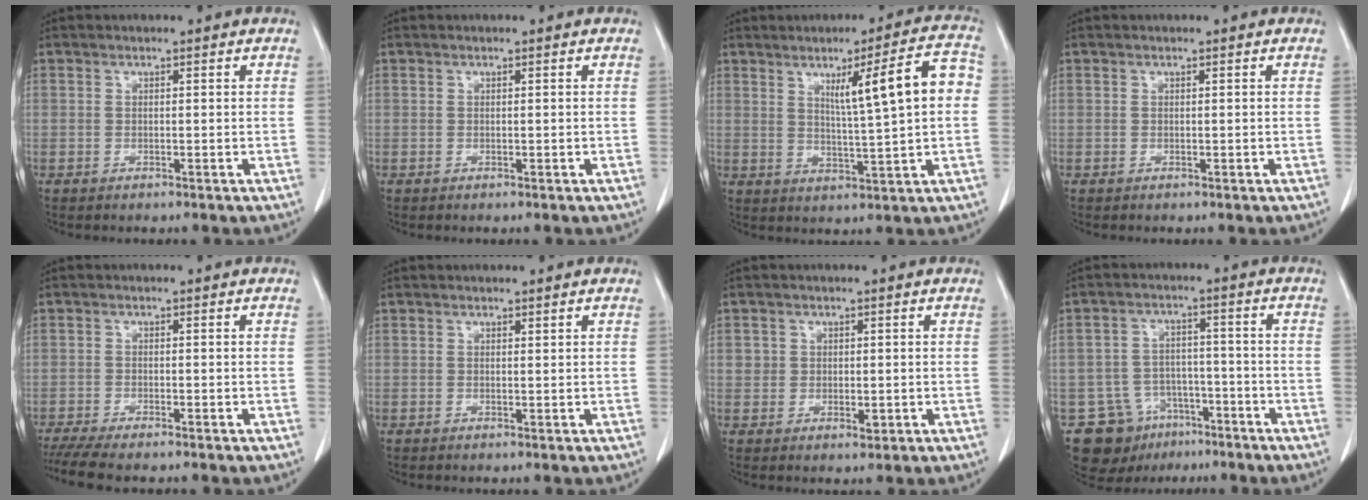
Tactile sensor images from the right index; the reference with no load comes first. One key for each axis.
{"total": 0.0}
{"total": 10.9, "fx": 2.4, "fy": 0.2, "fz": 10.7, "tx": -0.156, "ty": 0.011, "tz": 0.037}
{"total": 0.0}
{"total": 3.8, "fx": -2.7, "fy": 0.1, "fz": 2.6, "tx": -0.048, "ty": -0.011, "tz": -0.054}
{"total": 0.7, "fx": 0.6, "fy": 0.0, "fz": 0.3, "tx": -0.002, "ty": -0.006, "tz": 0.008}
{"total": 2.5, "fx": 0.4, "fy": 2.2, "fz": 1.2, "tx": -0.010, "ty": -0.002, "tz": 0.002}
{"total": 9.2, "fx": -5.3, "fy": 7.3, "fz": 1.7, "tx": -0.030, "ty": 0.028, "tz": -0.076}